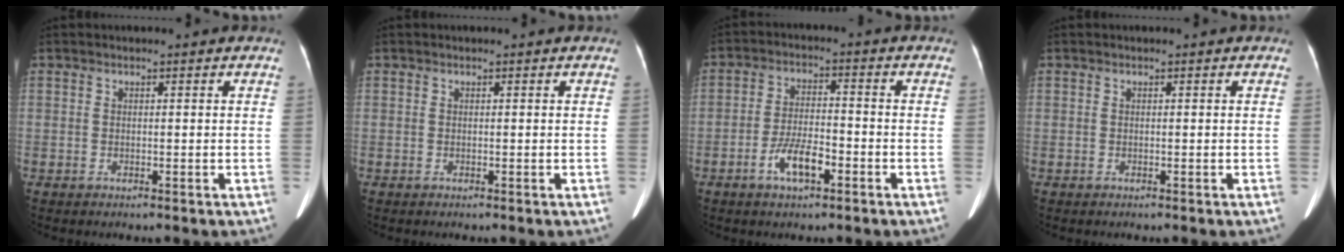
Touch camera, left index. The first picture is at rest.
{"total": 0.0}
{"total": 6.2, "force": [-3.1, 2.0, 4.9], "torque": [-0.103, 0.003, -0.056]}
{"total": 0.0}